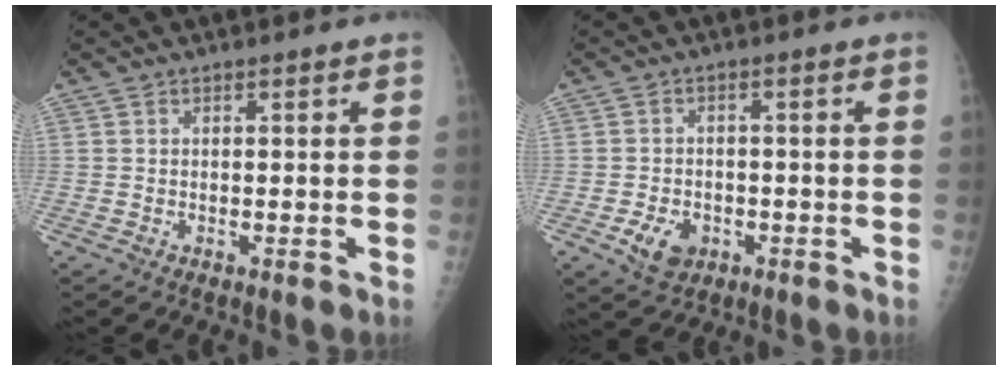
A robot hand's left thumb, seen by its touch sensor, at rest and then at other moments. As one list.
[{"total": 5.3, "force": [-2.1, 3.9, 2.9], "torque": [-0.041, 0.007, -0.026]}]